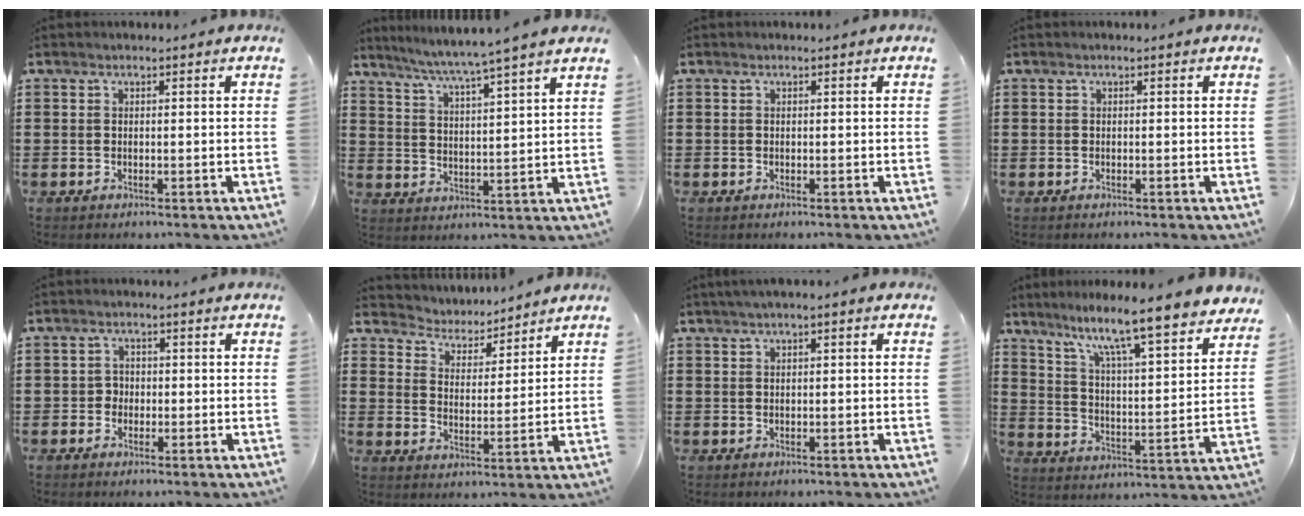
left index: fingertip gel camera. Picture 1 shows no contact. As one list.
[{"total": 5.0, "force": [4.3, -1.5, 1.9], "torque": [-0.055, -0.035, 0.068]}, {"total": 0.0}, {"total": 0.0}, {"total": 1.8, "force": [-0.3, 1.7, 0.5], "torque": [-0.016, 0.004, -0.009]}, {"total": 4.0, "force": [3.9, 0.5, -0.4], "torque": [-0.018, -0.030, 0.063]}, {"total": 1.2, "force": [0.3, 0.1, 1.1], "torque": [-0.019, -0.002, 0.006]}, {"total": 8.7, "force": [7.4, -0.2, 4.6], "torque": [-0.104, -0.062, 0.114]}]